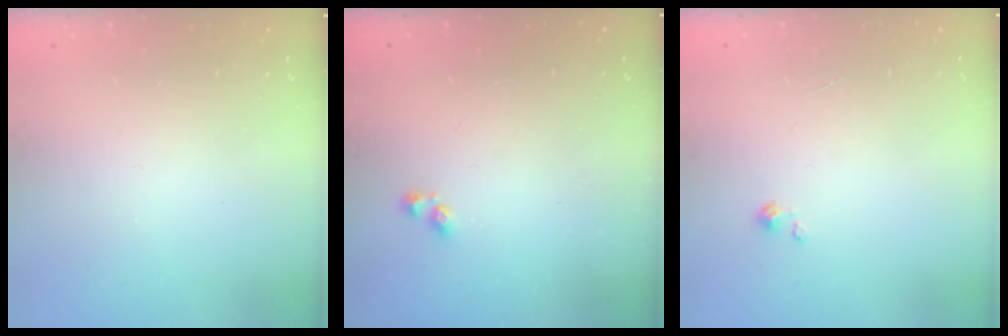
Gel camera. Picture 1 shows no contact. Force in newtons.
{"total": 2.9, "press": 2.9, "slide": 0.6}
{"total": 0.0}